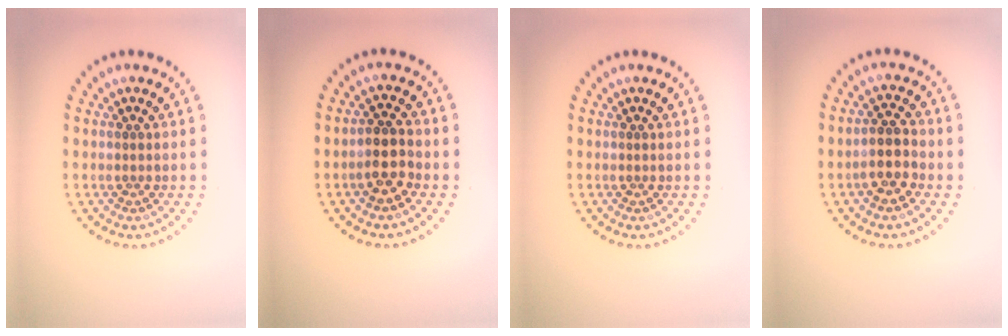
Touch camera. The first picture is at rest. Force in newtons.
{"total": 2.7, "press": 2.5, "slide": 1.0}
{"total": 0.0}
{"total": 2.9, "press": 2.7, "slide": 1.2}